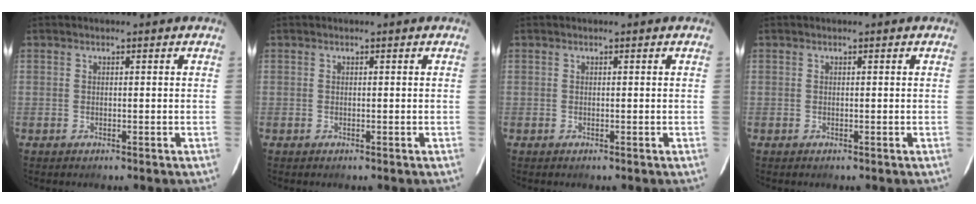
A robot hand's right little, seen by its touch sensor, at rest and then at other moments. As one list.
[{"total": 0.0}, {"total": 0.0}, {"total": 0.0}]